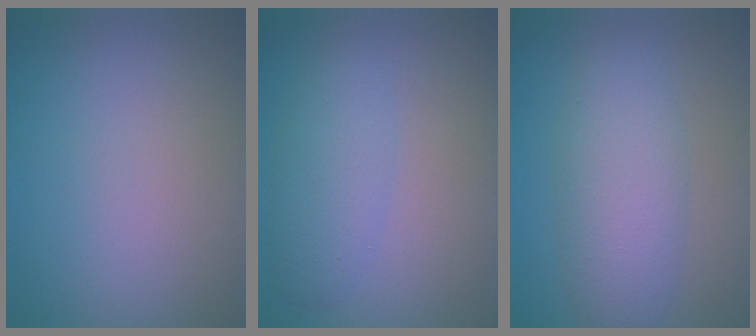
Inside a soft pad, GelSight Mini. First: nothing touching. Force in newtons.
{"total": 3.0, "press": 3.0, "slide": 0.1}
{"total": 4.9, "press": 4.9, "slide": 0.2}